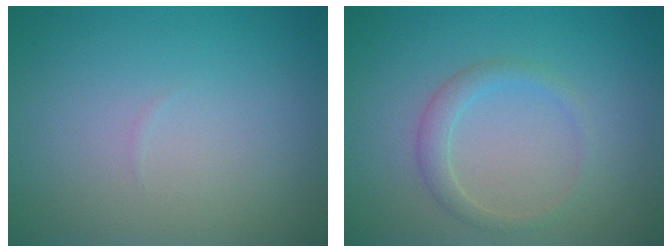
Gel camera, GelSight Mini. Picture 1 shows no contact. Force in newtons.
{"total": 1.8, "press": 1.8, "slide": 0.0}